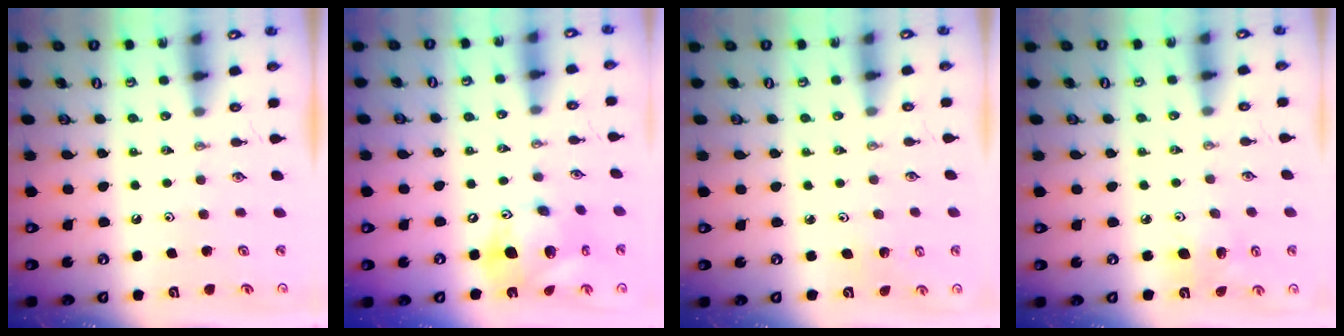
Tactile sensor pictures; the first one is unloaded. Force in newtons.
{"total": 16.9, "press": 16.6, "slide": 3.2}
{"total": 1.0, "press": 1.0, "slide": 0.1}
{"total": 6.1, "press": 6.0, "slide": 1.0}